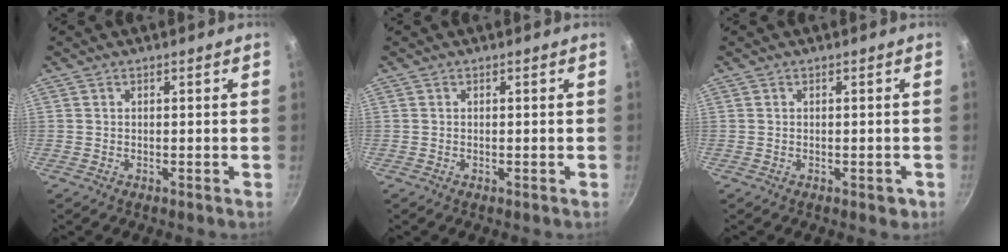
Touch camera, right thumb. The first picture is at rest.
{"total": 0.0}
{"total": 1.9, "force": [-0.8, 0.9, 1.5], "torque": [-0.015, 0.000, -0.009]}